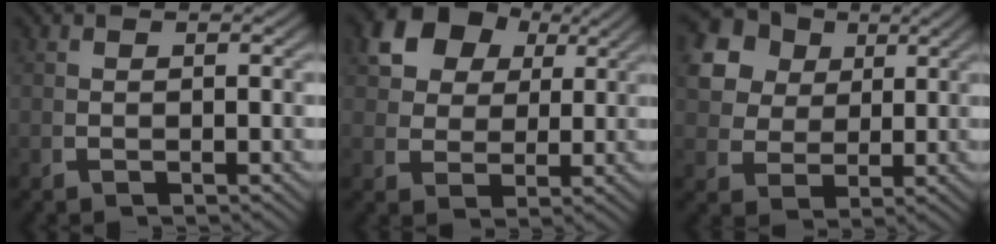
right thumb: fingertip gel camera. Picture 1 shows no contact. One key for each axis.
{"total": 8.9, "fx": 3.9, "fy": 6.4, "fz": 4.8, "tx": -0.122, "ty": -0.017, "tz": 0.083}
{"total": 11.3, "fx": 4.1, "fy": 9.0, "fz": 5.5, "tx": -0.123, "ty": 0.000, "tz": 0.066}